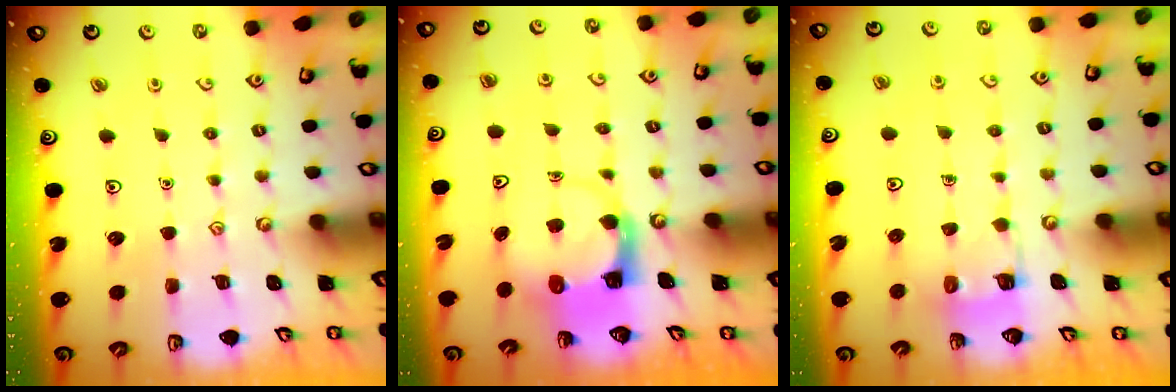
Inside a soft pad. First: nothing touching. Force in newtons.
{"total": 3.6, "press": 3.6, "slide": 0.6}
{"total": 2.8, "press": 2.8, "slide": 0.2}